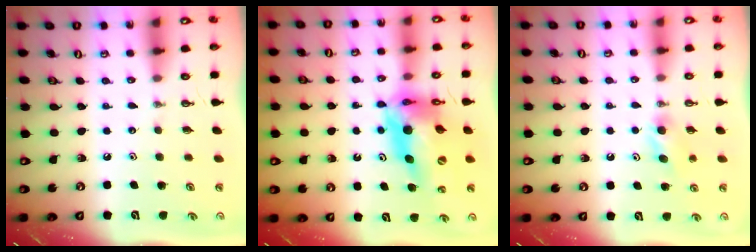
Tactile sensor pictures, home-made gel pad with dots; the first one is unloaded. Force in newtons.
{"total": 18.1, "press": 18.1, "slide": 1.5}
{"total": 4.0, "press": 3.9, "slide": 0.6}